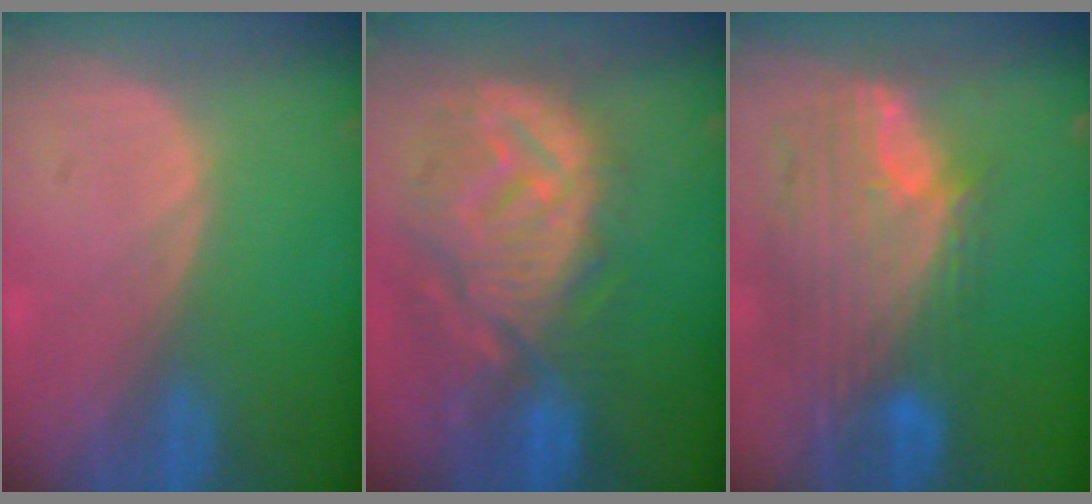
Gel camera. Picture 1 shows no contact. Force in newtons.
{"total": 12.4, "press": 11.1, "slide": 5.6}
{"total": 12.0, "press": 10.1, "slide": 6.4}